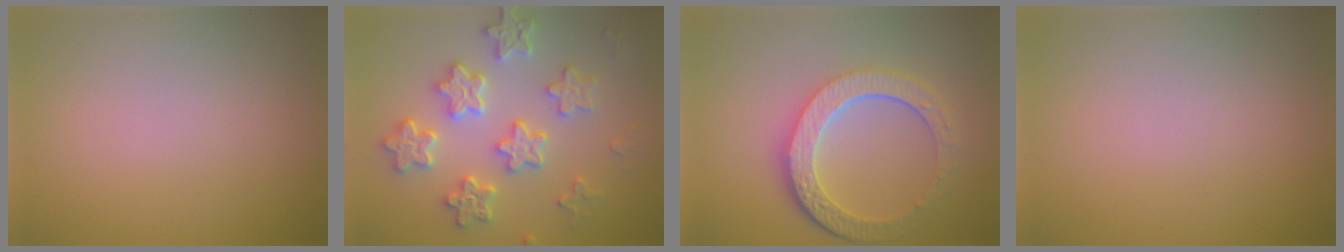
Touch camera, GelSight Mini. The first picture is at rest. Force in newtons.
{"total": 4.6, "press": 4.5, "slide": 1.0}
{"total": 6.1, "press": 4.6, "slide": 4.1}
{"total": 0.0}